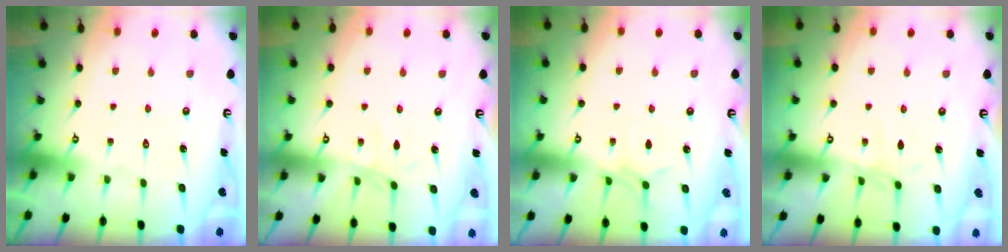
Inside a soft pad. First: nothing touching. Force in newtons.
{"total": 2.1, "press": 2.1, "slide": 0.5}
{"total": 3.3, "press": 3.3, "slide": 0.2}
{"total": 2.3, "press": 2.3, "slide": 0.5}